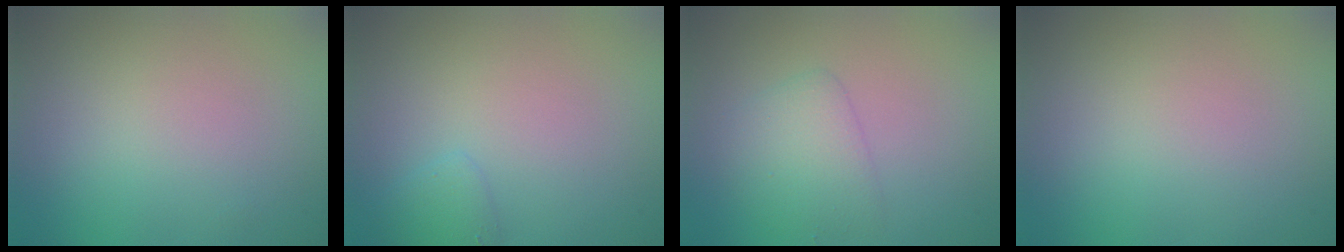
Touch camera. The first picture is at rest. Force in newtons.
{"total": 1.3, "press": 1.3, "slide": 0.1}
{"total": 2.6, "press": 2.6, "slide": 0.1}
{"total": 0.0}